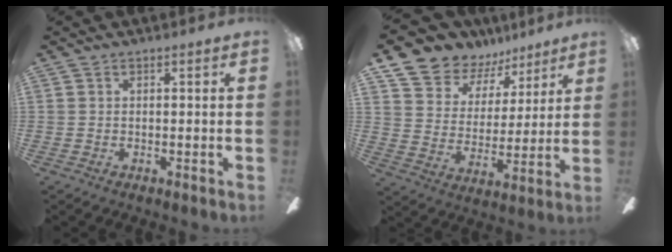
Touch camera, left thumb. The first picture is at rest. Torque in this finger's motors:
{"motor_torque": [0.50, 0.32, 0.68, -2.09, 0.10]}